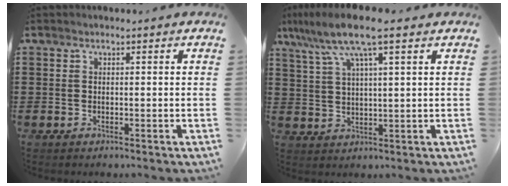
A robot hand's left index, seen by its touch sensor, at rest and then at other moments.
{"total": 8.6, "force": [5.5, 1.1, 6.5], "torque": [-0.140, -0.007, 0.094]}